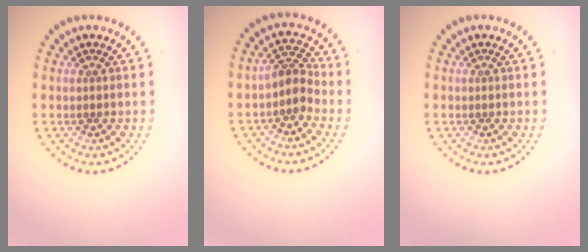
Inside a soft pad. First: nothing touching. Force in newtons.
{"total": 2.5, "press": 1.9, "slide": 1.6}
{"total": 0.0}